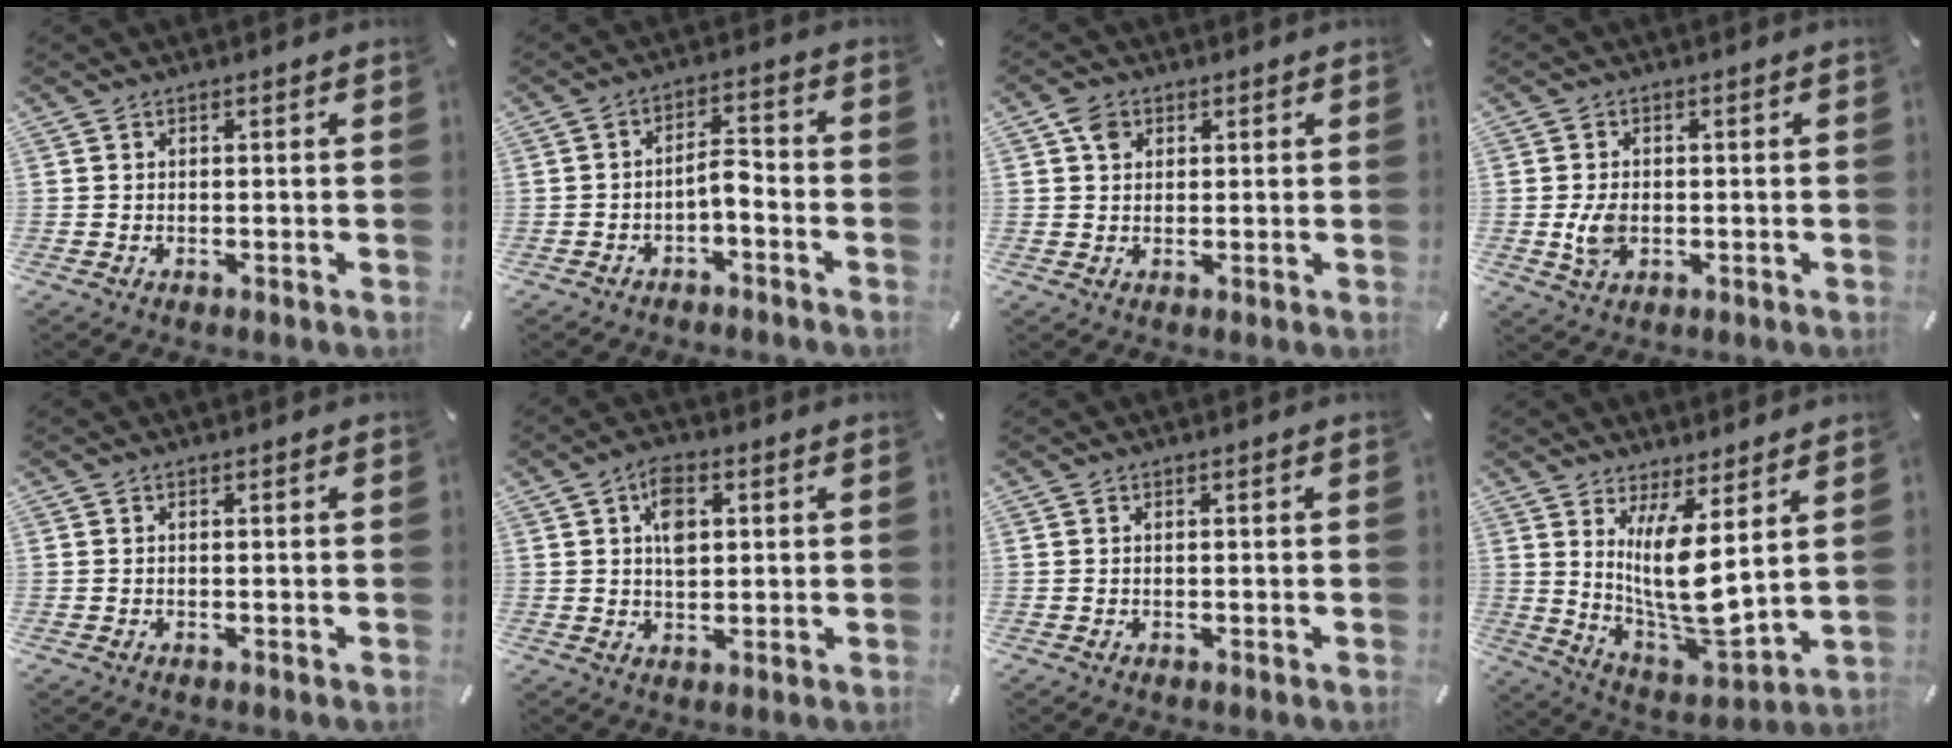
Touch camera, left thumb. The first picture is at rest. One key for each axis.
{"total": 5.6, "fx": -2.5, "fy": 2.5, "fz": 4.3, "tx": -0.080, "ty": 0.019, "tz": -0.049}
{"total": 4.1, "fx": 1.4, "fy": 3.4, "fz": 1.8, "tx": -0.031, "ty": 0.004, "tz": 0.025}
{"total": 5.2, "fx": -0.6, "fy": 3.7, "fz": 3.6, "tx": -0.075, "ty": -0.003, "tz": -0.013}
{"total": 0.0}
{"total": 6.7, "fx": 1.7, "fy": 4.2, "fz": 5.0, "tx": -0.071, "ty": -0.003, "tz": 0.026}
{"total": 0.0}
{"total": 13.8, "fx": 5.5, "fy": 4.6, "fz": 11.8, "tx": -0.238, "ty": -0.061, "tz": 0.098}